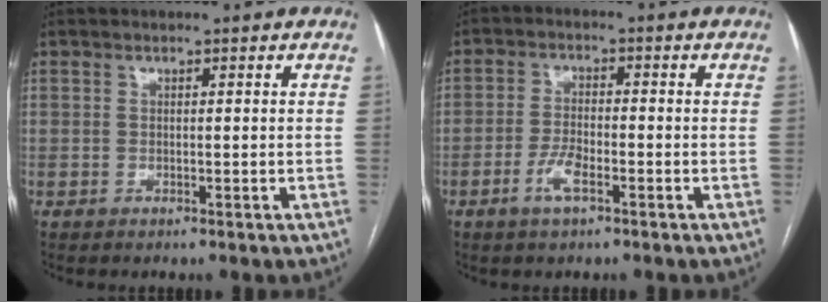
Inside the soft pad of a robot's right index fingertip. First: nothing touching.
{"total": 4.4, "force": [-2.3, 1.2, 3.6], "torque": [-0.075, 0.000, -0.044]}